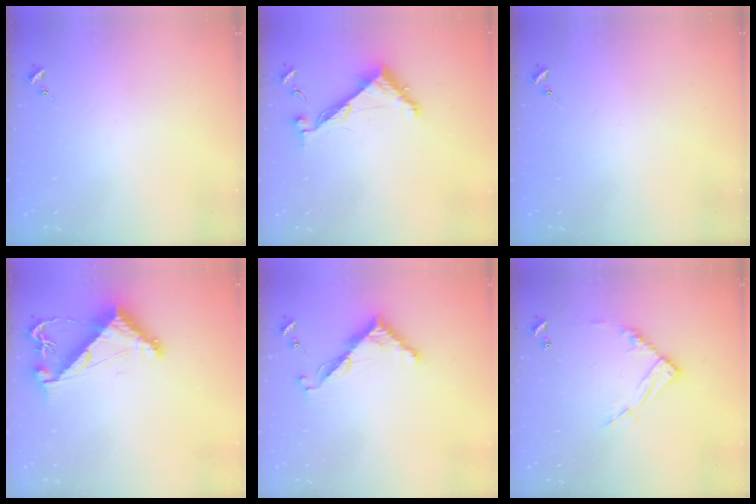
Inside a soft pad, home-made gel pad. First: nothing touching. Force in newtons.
{"total": 7.3, "press": 7.3, "slide": 0.6}
{"total": 0.0}
{"total": 8.0, "press": 8.0, "slide": 0.7}
{"total": 7.6, "press": 7.5, "slide": 0.6}
{"total": 12.2, "press": 12.1, "slide": 0.9}